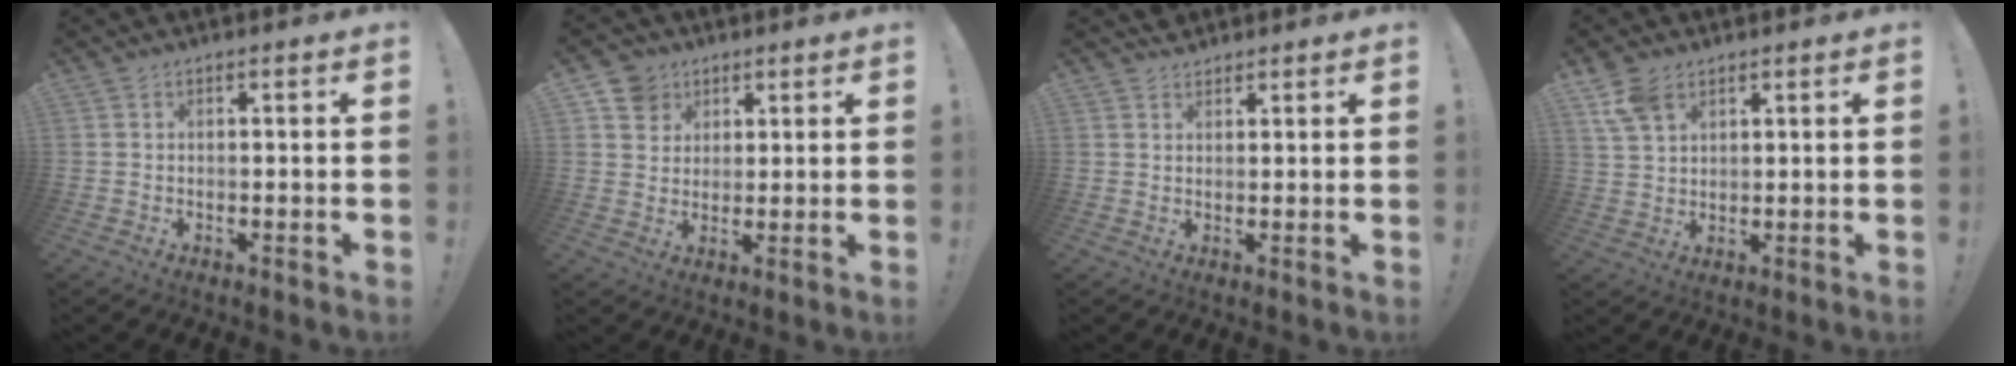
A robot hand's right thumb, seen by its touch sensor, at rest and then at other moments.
{"total": 7.7, "force": [4.2, 6.4, 1.2], "torque": [-0.013, -0.026, 0.083]}
{"total": 2.2, "force": [1.9, 1.2, 0.0], "torque": [0.006, -0.013, 0.035]}
{"total": 7.3, "force": [4.3, 4.4, 4.0], "torque": [-0.072, -0.011, 0.085]}